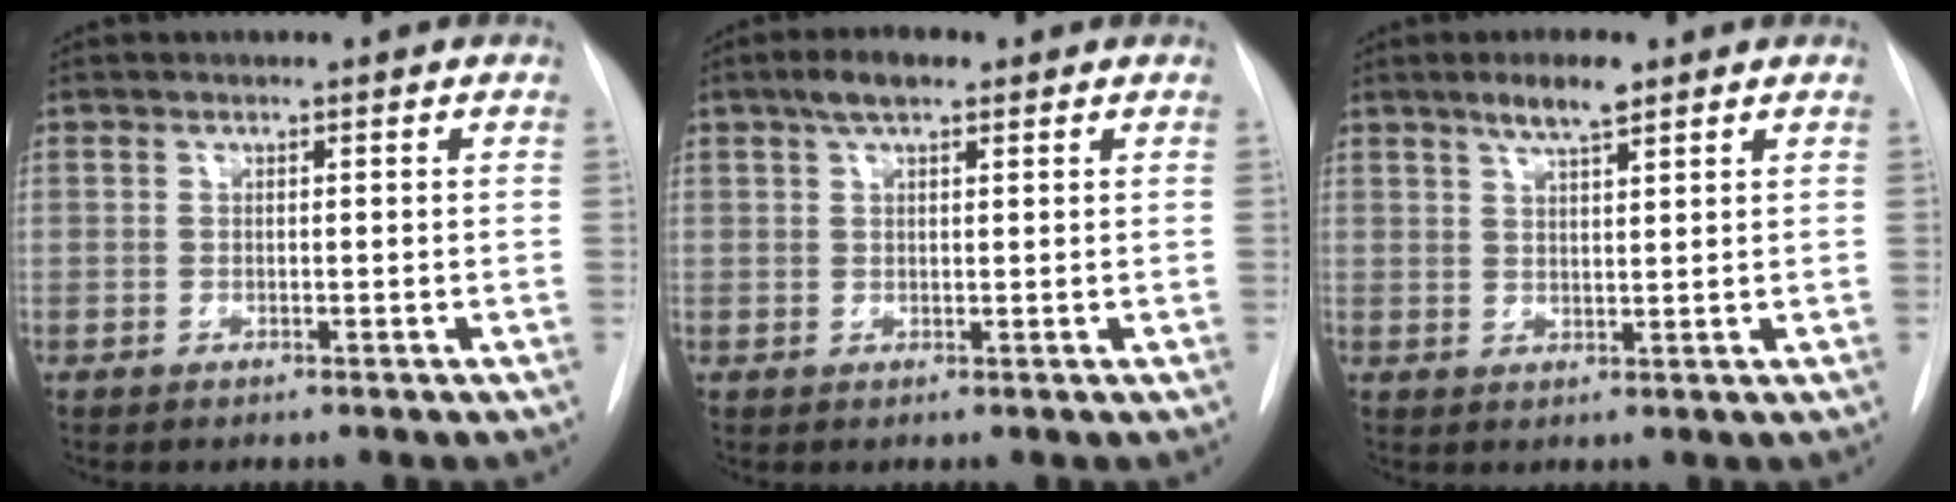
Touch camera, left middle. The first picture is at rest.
{"total": 3.8, "force": [2.4, 1.4, 2.6], "torque": [-0.052, 0.012, 0.042]}
{"total": 4.5, "force": [3.2, 0.6, 3.1], "torque": [-0.058, 0.003, 0.056]}